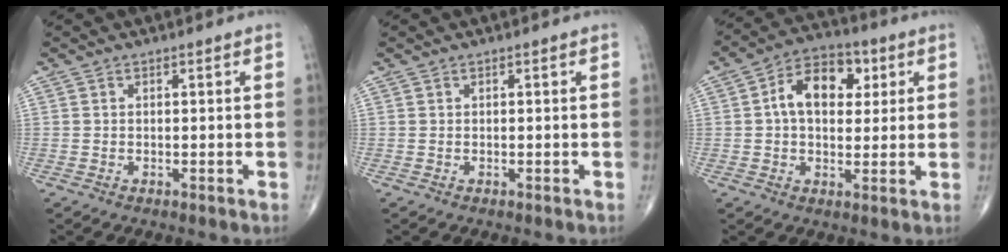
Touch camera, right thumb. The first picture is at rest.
{"total": 0.0}
{"total": 11.7, "force": [2.7, 7.7, 8.5], "torque": [-0.110, 0.012, 0.035]}